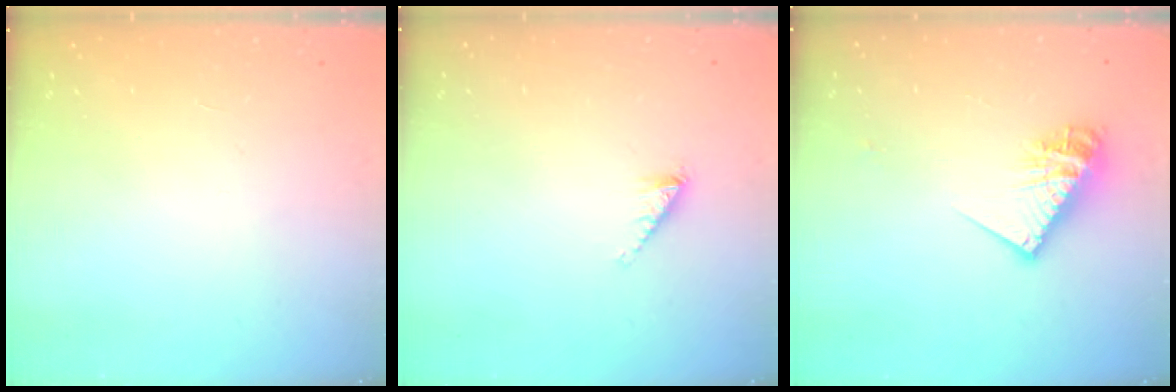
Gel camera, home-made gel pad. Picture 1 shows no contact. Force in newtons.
{"total": 0.5, "press": 0.5, "slide": 0.1}
{"total": 13.2, "press": 13.1, "slide": 1.2}